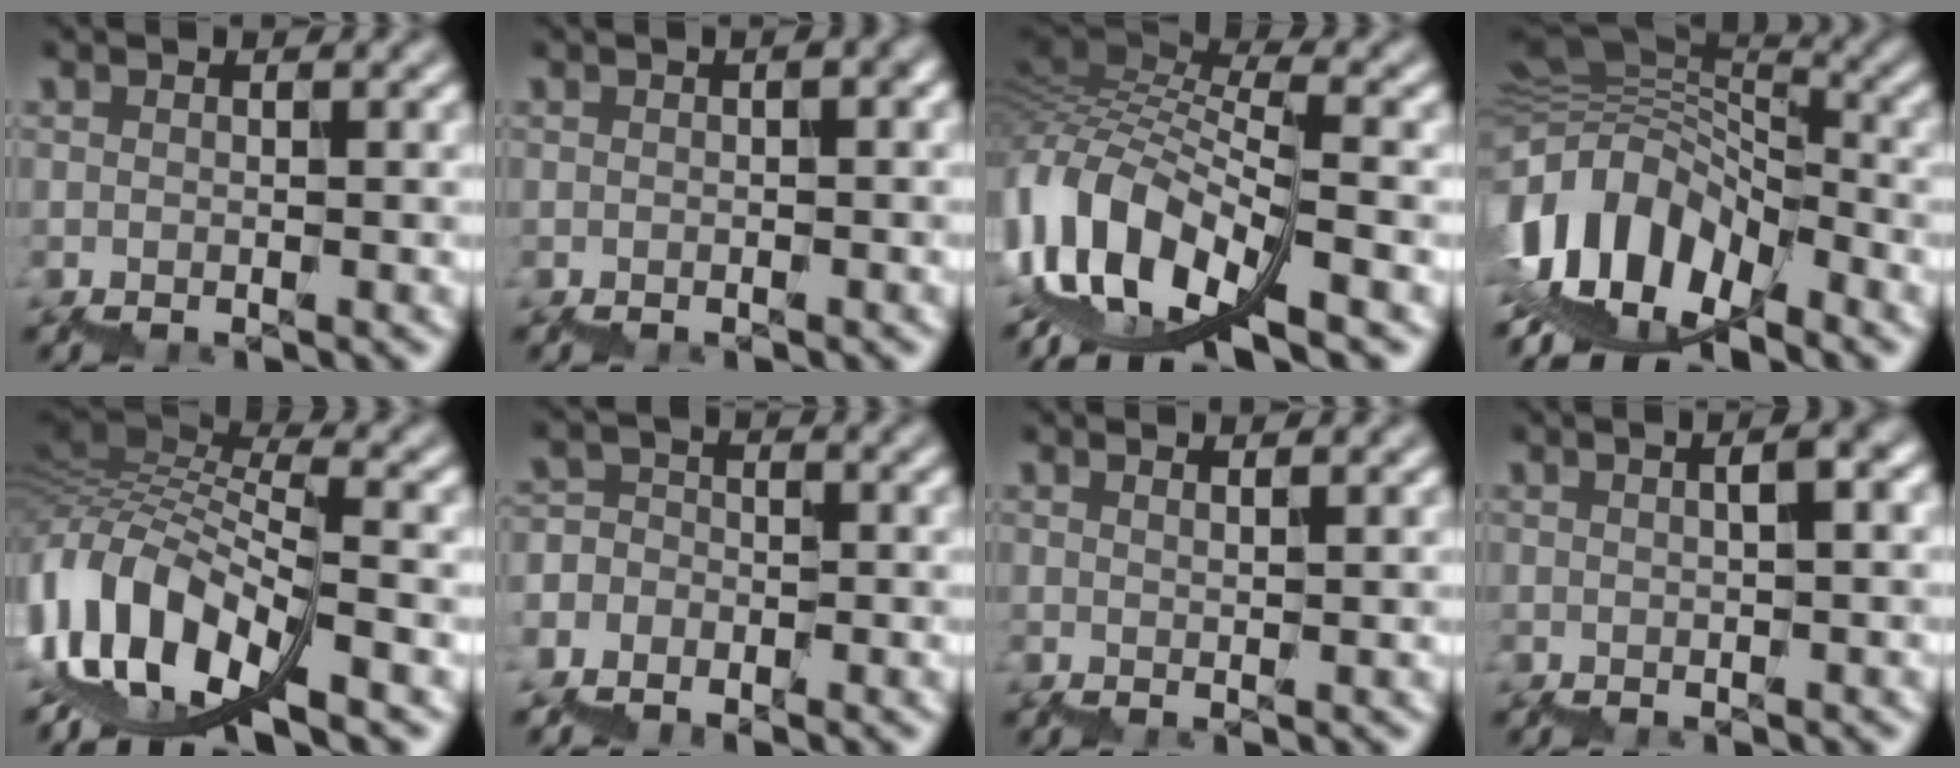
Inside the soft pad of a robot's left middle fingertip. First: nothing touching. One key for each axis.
{"total": 1.2, "fx": -0.4, "fy": 0.4, "fz": 1.1, "tx": -0.012, "ty": 0.007, "tz": -0.003}
{"total": 9.6, "fx": -2.8, "fy": 4.8, "fz": 7.8, "tx": -0.158, "ty": 0.022, "tz": -0.057}
{"total": 10.7, "fx": -4.1, "fy": 6.2, "fz": 7.7, "tx": -0.155, "ty": 0.030, "tz": -0.090}
{"total": 10.3, "fx": -3.6, "fy": 4.7, "fz": 8.5, "tx": -0.172, "ty": 0.028, "tz": -0.072}
{"total": 1.7, "fx": -1.3, "fy": 0.9, "fz": -0.4, "tx": -0.004, "ty": 0.011, "tz": -0.033}
{"total": 1.9, "fx": 1.4, "fy": 0.5, "fz": 1.1, "tx": 0.004, "ty": 0.004, "tz": 0.021}
{"total": 2.5, "fx": 0.6, "fy": 0.6, "fz": 2.4, "tx": -0.022, "ty": 0.010, "tz": 0.007}